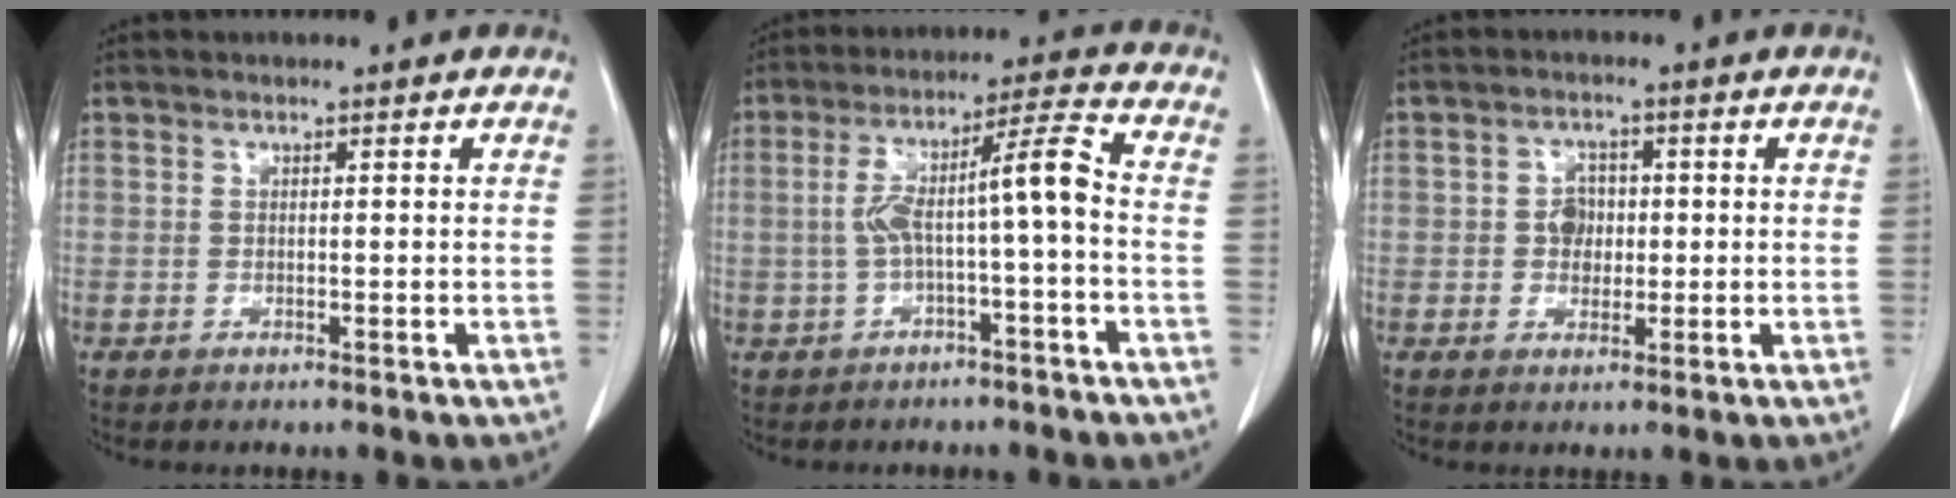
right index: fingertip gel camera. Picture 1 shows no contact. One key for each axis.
{"total": 8.4, "fx": -1.4, "fy": 0.2, "fz": 8.3, "tx": -0.147, "ty": 0.038, "tz": -0.022}
{"total": 3.4, "fx": -0.3, "fy": 2.8, "fz": 1.9, "tx": -0.027, "ty": 0.007, "tz": -0.005}